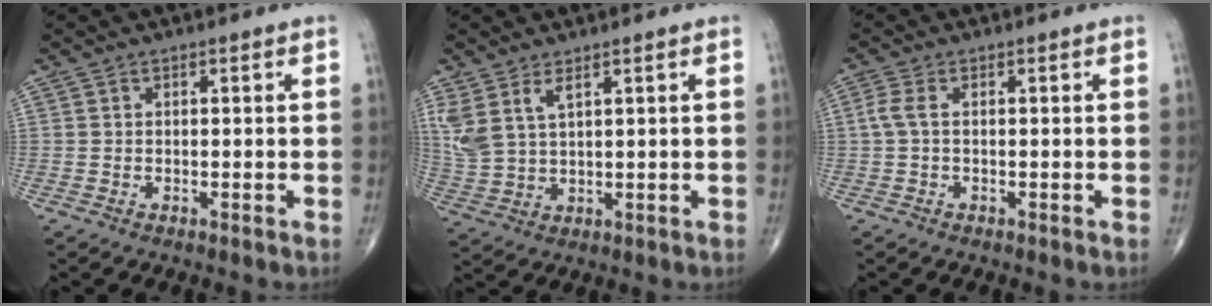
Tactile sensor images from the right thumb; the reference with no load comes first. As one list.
[{"total": 6.8, "force": [3.6, 2.8, 5.0], "torque": [-0.119, -0.011, 0.084]}, {"total": 2.4, "force": [0.1, 1.0, 2.2], "torque": [-0.059, 0.003, 0.000]}]